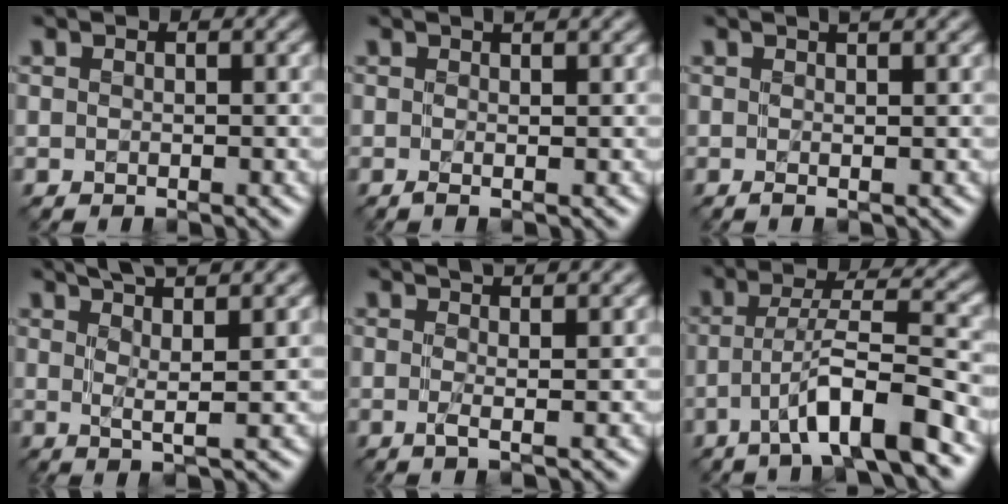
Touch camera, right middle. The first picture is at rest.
{"total": 2.3, "force": [0.5, 0.7, 2.1], "torque": [-0.024, 0.003, -0.006]}
{"total": 2.7, "force": [0.8, 0.9, 2.4], "torque": [-0.024, 0.006, -0.010]}
{"total": 6.1, "force": [3.4, 1.2, 4.9], "torque": [-0.069, 0.014, 0.035]}
{"total": 4.6, "force": [1.9, 1.4, 3.9], "torque": [-0.047, 0.017, -0.003]}
{"total": 6.8, "force": [-3.3, 0.9, 5.9], "torque": [-0.104, 0.012, -0.061]}